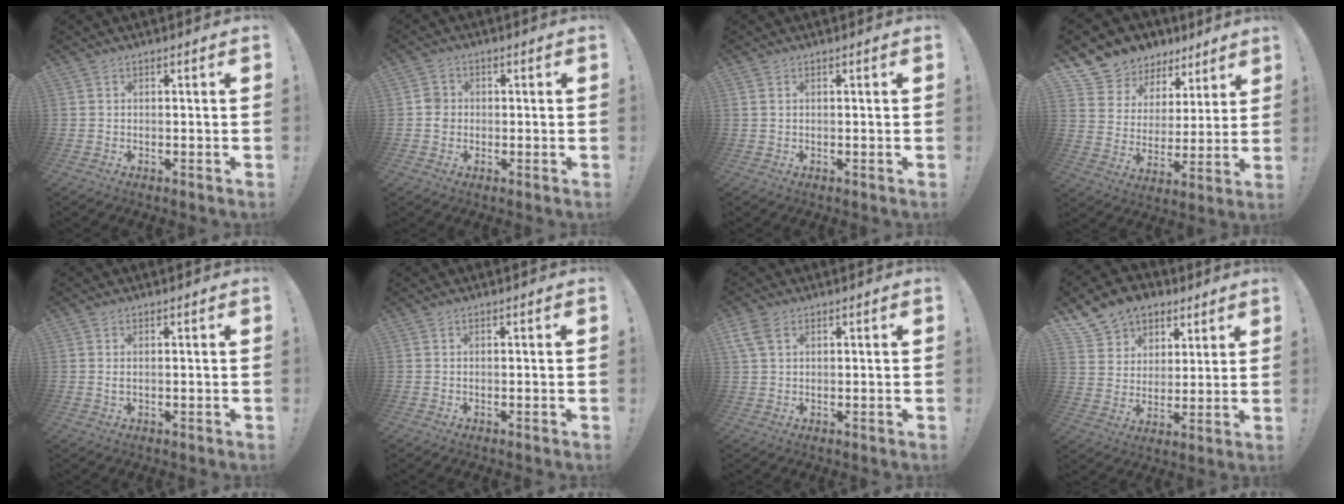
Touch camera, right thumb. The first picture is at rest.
{"total": 4.1, "force": [-0.3, 3.8, 1.5], "torque": [-0.020, 0.011, -0.004]}
{"total": 0.8, "force": [0.5, 0.4, 0.5], "torque": [-0.017, 0.004, 0.011]}
{"total": 9.4, "force": [6.8, 6.4, 0.8], "torque": [-0.023, -0.062, 0.132]}
{"total": 1.2, "force": [0.4, 0.1, 1.2], "torque": [-0.020, -0.002, 0.005]}
{"total": 0.0}
{"total": 5.0, "force": [2.4, 2.9, 3.3], "torque": [-0.065, 0.001, 0.051]}
{"total": 11.9, "force": [7.4, 8.8, 3.2], "torque": [-0.052, -0.049, 0.145]}